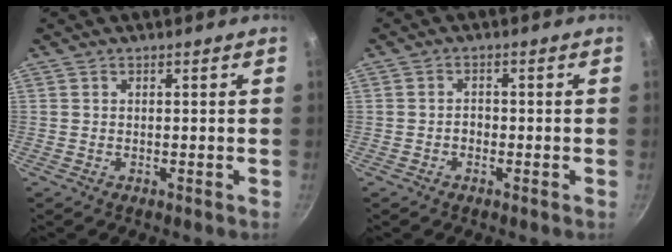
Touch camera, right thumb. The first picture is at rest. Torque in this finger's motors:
{"motor_torque": [0.66, 0.55, 0.52, 0.29, -0.05]}